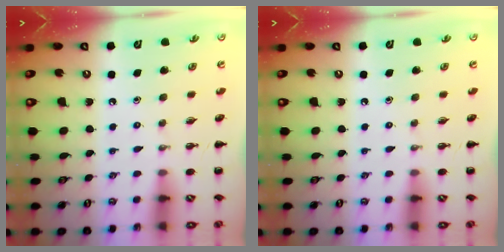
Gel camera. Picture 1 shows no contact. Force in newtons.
{"total": 0.0}